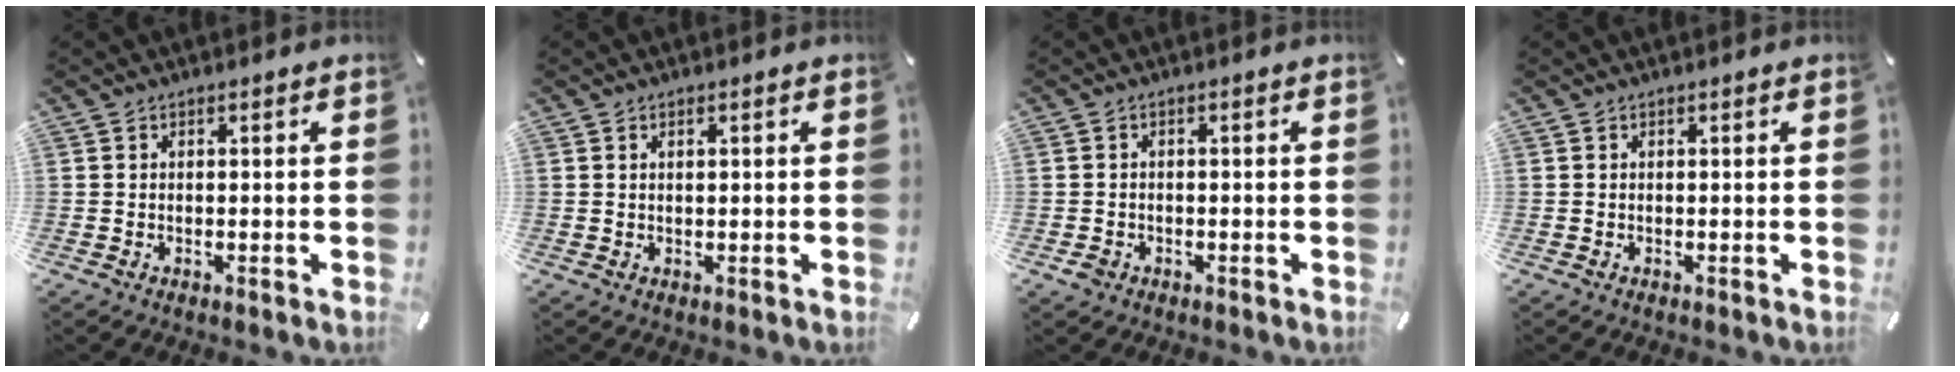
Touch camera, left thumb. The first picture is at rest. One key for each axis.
{"total": 0.8, "fx": 0.3, "fy": 0.4, "fz": 0.7, "tx": -0.014, "ty": 0.002, "tz": 0.005}
{"total": 1.9, "fx": -0.9, "fy": 1.4, "fz": 0.7, "tx": -0.012, "ty": 0.005, "tz": -0.020}
{"total": 0.0}